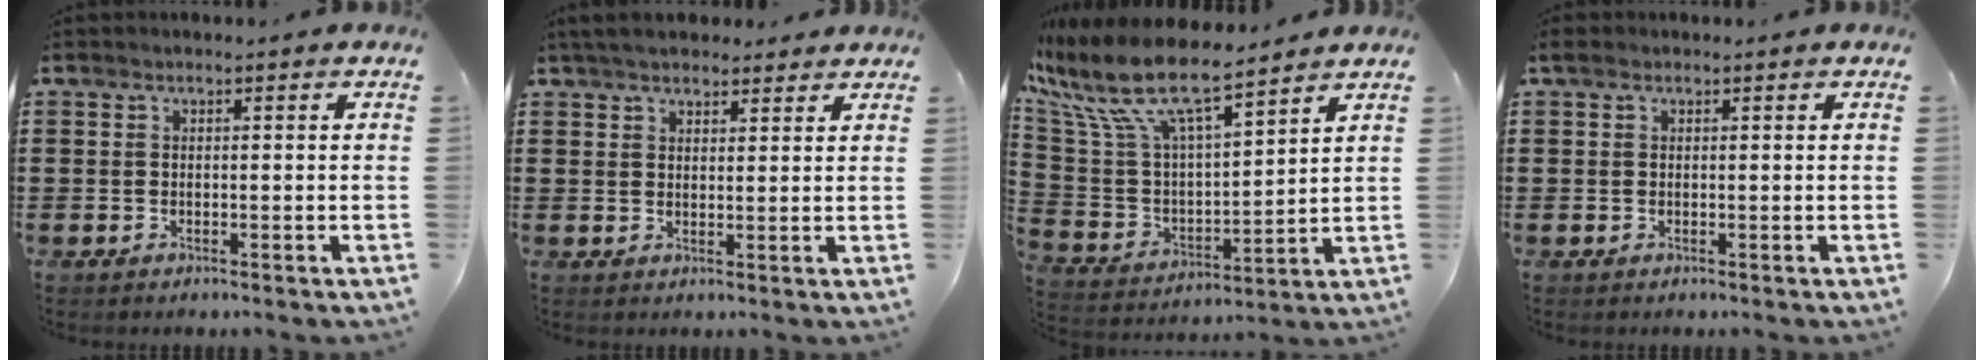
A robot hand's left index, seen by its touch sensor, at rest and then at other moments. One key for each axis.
{"total": 4.1, "fx": 3.7, "fy": 1.2, "fz": 1.3, "tx": -0.036, "ty": -0.002, "tz": 0.070}
{"total": 11.2, "fx": 8.8, "fy": 2.6, "fz": 6.5, "tx": -0.166, "ty": -0.053, "tz": 0.153}
{"total": 0.9, "fx": 0.1, "fy": 0.6, "fz": 0.6, "tx": -0.013, "ty": 0.006, "tz": 0.002}